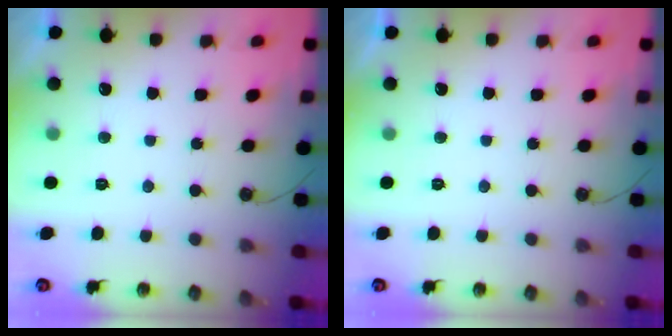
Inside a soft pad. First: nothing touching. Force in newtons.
{"total": 0.0}